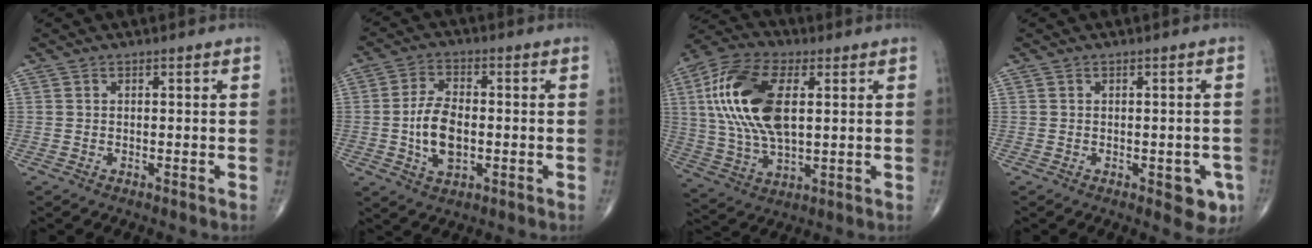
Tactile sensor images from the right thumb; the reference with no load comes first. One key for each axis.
{"total": 8.8, "fx": -1.2, "fy": 4.9, "fz": 7.2, "tx": -0.131, "ty": 0.005, "tz": -0.022}
{"total": 18.9, "fx": 3.8, "fy": 9.4, "fz": 15.9, "tx": -0.326, "ty": 0.004, "tz": 0.068}
{"total": 5.0, "fx": -1.9, "fy": 2.5, "fz": 3.9, "tx": -0.019, "ty": -0.001, "tz": -0.020}